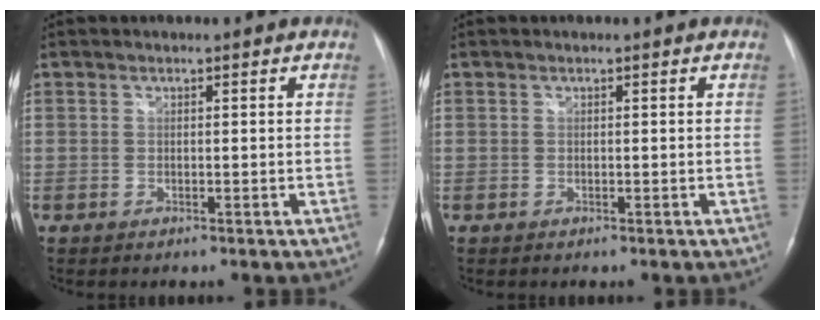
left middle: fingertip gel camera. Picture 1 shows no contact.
{"total": 0.0}